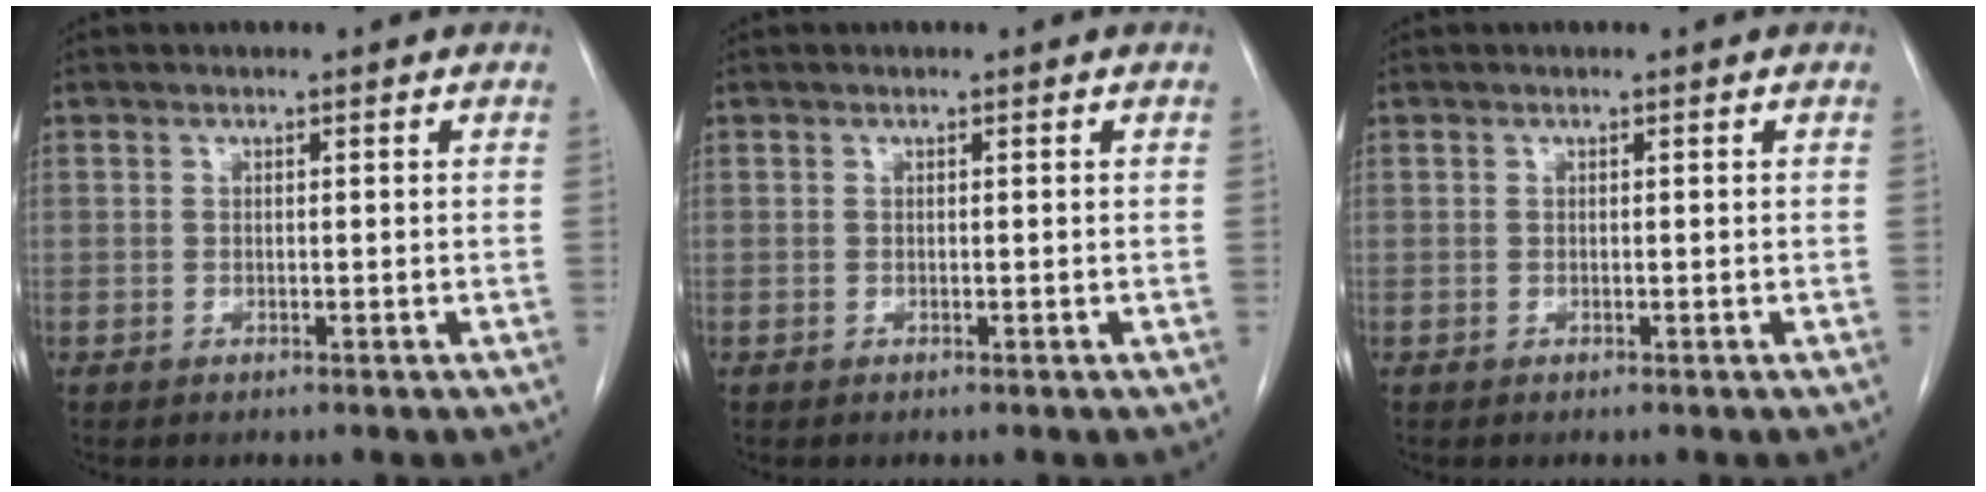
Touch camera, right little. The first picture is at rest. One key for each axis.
{"total": 0.0}
{"total": 0.0}